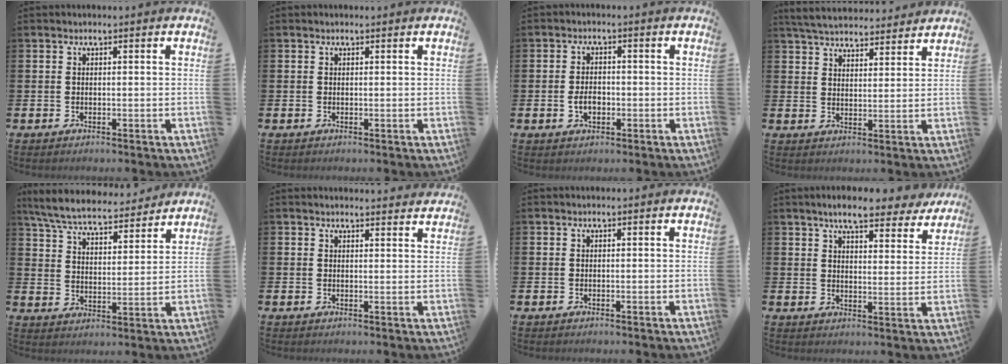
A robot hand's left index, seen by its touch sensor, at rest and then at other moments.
{"total": 0.0}
{"total": 2.8, "force": [-0.6, 1.8, 2.0], "torque": [-0.025, -0.002, -0.015]}
{"total": 5.5, "force": [5.3, 1.1, 0.8], "torque": [-0.041, -0.025, 0.096]}
{"total": 7.1, "force": [6.7, 1.3, 2.1], "torque": [-0.068, -0.040, 0.116]}
{"total": 2.0, "force": [1.9, 0.1, -0.1], "torque": [0.013, -0.014, 0.032]}
{"total": 0.0}
{"total": 7.5, "force": [6.8, 1.6, 2.8], "torque": [-0.052, -0.033, 0.116]}